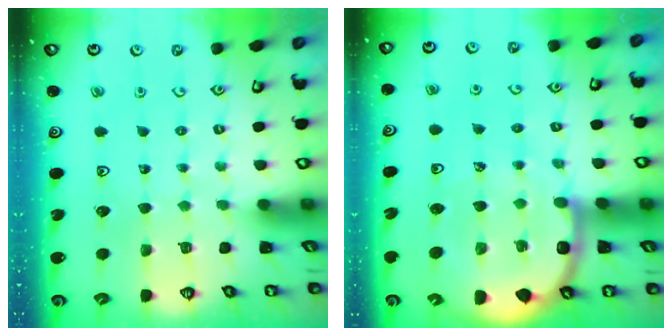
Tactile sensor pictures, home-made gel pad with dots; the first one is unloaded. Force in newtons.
{"total": 10.2, "press": 9.8, "slide": 2.7}